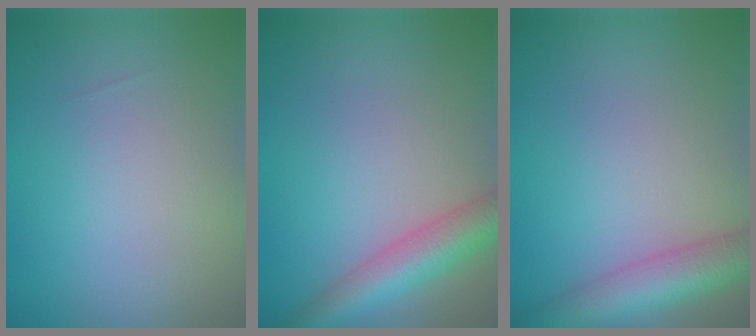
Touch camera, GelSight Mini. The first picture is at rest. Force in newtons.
{"total": 5.2, "press": 5.2, "slide": 0.1}
{"total": 5.6, "press": 5.6, "slide": 0.2}